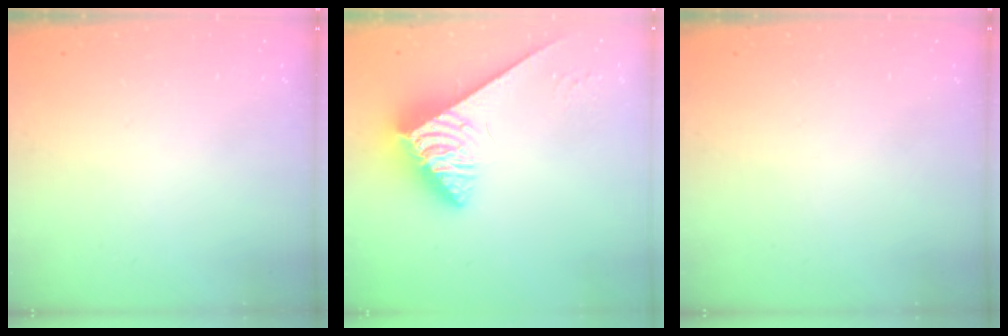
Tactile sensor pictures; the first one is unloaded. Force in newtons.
{"total": 4.8, "press": 4.8, "slide": 0.5}
{"total": 0.0}